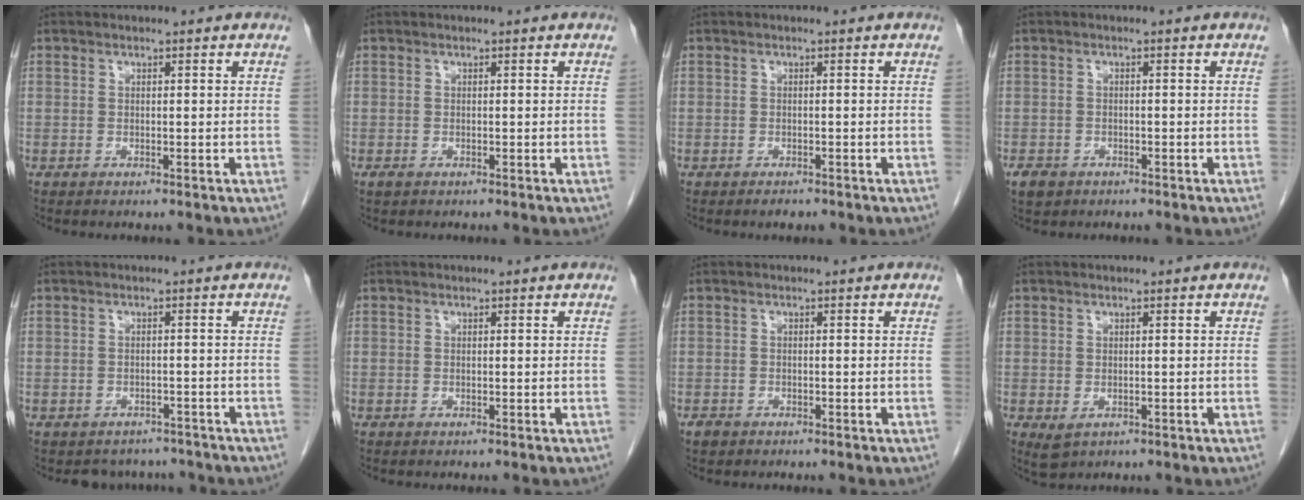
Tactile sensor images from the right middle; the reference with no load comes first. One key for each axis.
{"total": 1.8, "fx": -1.0, "fy": 1.3, "fz": 0.8, "tx": -0.018, "ty": 0.000, "tz": -0.008}
{"total": 1.0, "fx": -0.8, "fy": 0.4, "fz": 0.4, "tx": -0.012, "ty": -0.002, "tz": -0.009}
{"total": 2.6, "fx": -1.7, "fy": 1.7, "fz": 0.8, "tx": -0.019, "ty": 0.001, "tz": -0.023}
{"total": 4.7, "fx": -4.2, "fy": 2.1, "fz": -0.1, "tx": 0.004, "ty": 0.008, "tz": -0.052}
{"total": 0.0}
{"total": 1.1, "fx": -0.8, "fy": 0.7, "fz": 0.3, "tx": -0.012, "ty": 0.001, "tz": -0.012}
{"total": 2.1, "fx": -0.6, "fy": 1.4, "fz": 1.4, "tx": -0.027, "ty": -0.005, "tz": 0.002}